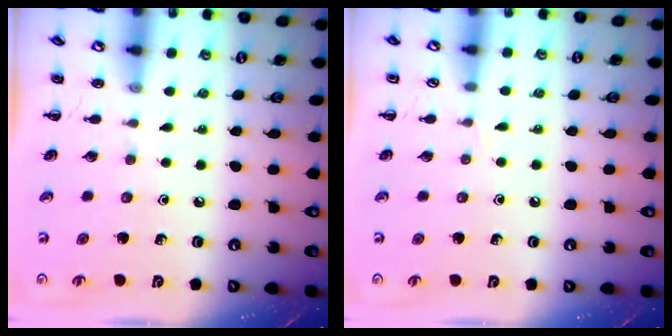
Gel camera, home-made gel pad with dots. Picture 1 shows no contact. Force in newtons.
{"total": 3.0, "press": 2.8, "slide": 1.0}